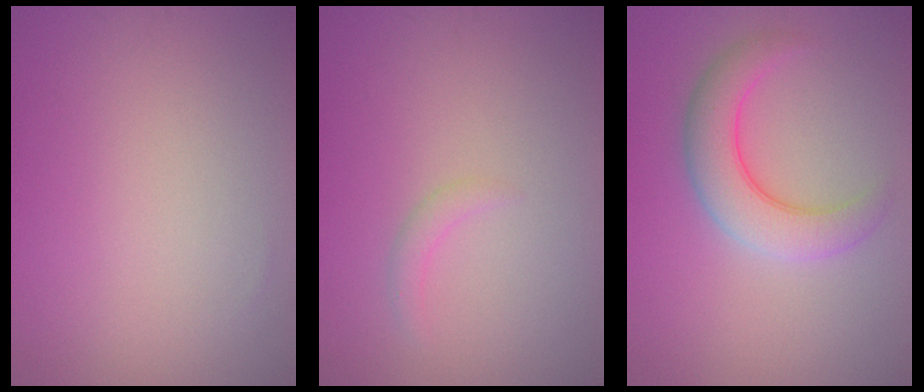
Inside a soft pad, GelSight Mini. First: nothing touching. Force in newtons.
{"total": 1.0, "press": 1.0, "slide": 0.0}
{"total": 5.0, "press": 5.0, "slide": 0.3}